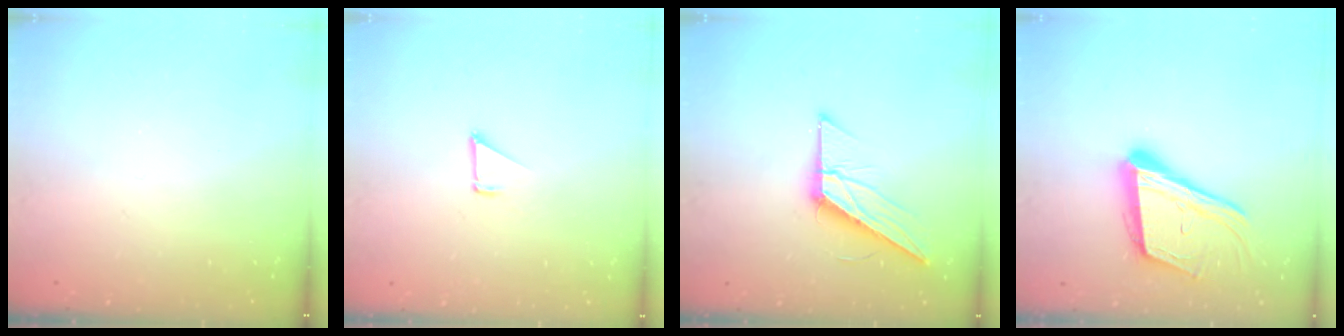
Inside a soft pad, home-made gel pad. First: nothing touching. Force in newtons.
{"total": 1.1, "press": 1.1, "slide": 0.1}
{"total": 13.8, "press": 13.8, "slide": 0.4}
{"total": 19.3, "press": 18.8, "slide": 4.6}